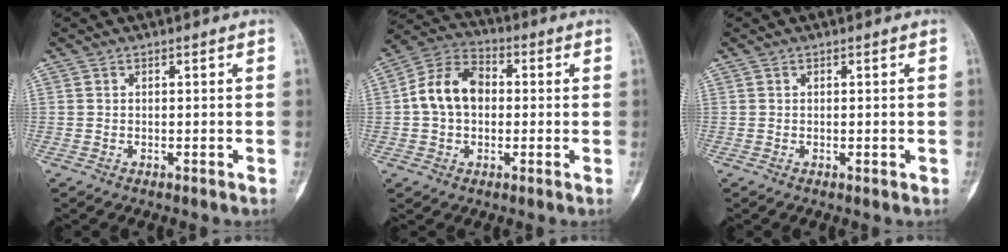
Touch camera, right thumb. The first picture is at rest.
{"total": 11.0, "force": [0.4, 8.0, 7.5], "torque": [-0.127, 0.031, -0.002]}
{"total": 0.7, "force": [-0.1, 0.3, 0.6], "torque": [-0.005, -0.001, -0.001]}